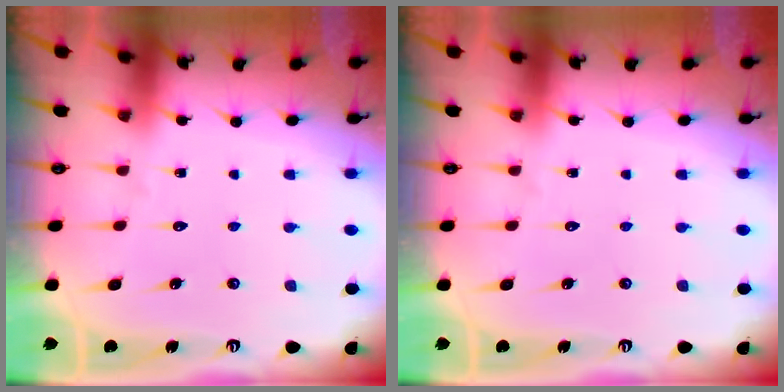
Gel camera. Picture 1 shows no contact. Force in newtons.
{"total": 0.0}